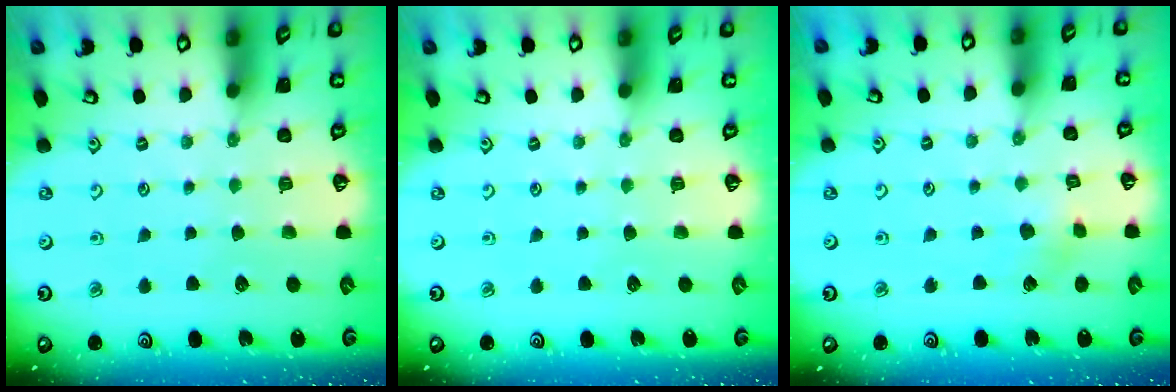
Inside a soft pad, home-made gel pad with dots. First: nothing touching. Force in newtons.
{"total": 0.0}
{"total": 3.9, "press": 3.9, "slide": 0.5}